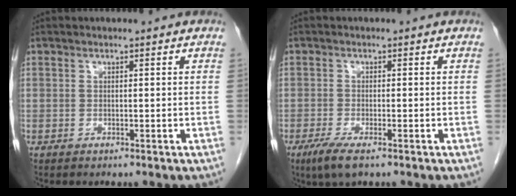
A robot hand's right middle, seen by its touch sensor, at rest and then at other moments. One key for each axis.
{"total": 3.8, "fx": -2.4, "fy": 0.7, "fz": 2.9, "tx": -0.063, "ty": -0.011, "tz": -0.043}